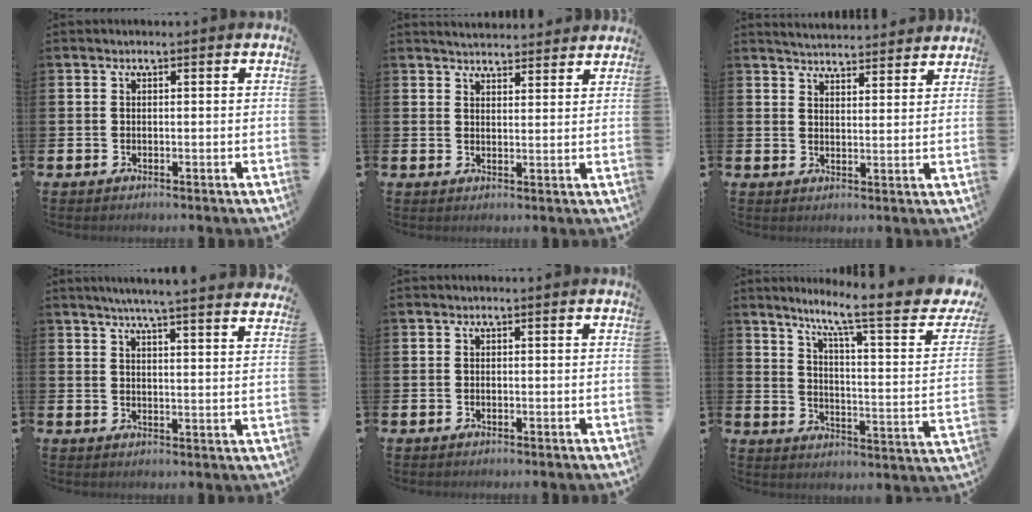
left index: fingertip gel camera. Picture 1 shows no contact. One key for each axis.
{"total": 3.9, "fx": 3.8, "fy": 0.5, "fz": 0.1, "tx": -0.008, "ty": -0.021, "tz": 0.070}
{"total": 4.5, "fx": 4.5, "fy": 0.3, "fz": 0.0, "tx": -0.010, "ty": -0.031, "tz": 0.081}
{"total": 5.5, "fx": 5.3, "fy": -0.8, "fz": 1.4, "tx": -0.032, "ty": -0.033, "tz": 0.089}
{"total": 0.0}
{"total": 9.1, "fx": 6.5, "fy": 1.2, "fz": 6.2, "tx": -0.108, "ty": -0.055, "tz": 0.089}